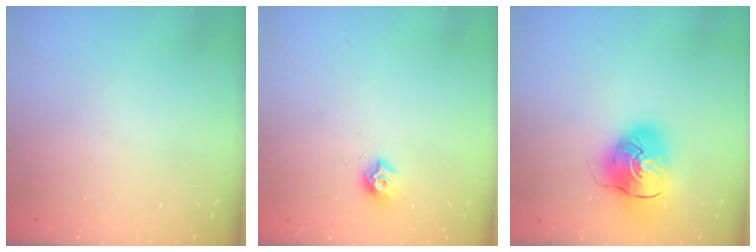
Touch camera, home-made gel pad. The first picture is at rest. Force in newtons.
{"total": 7.7, "press": 7.7, "slide": 0.7}
{"total": 11.4, "press": 11.3, "slide": 1.8}